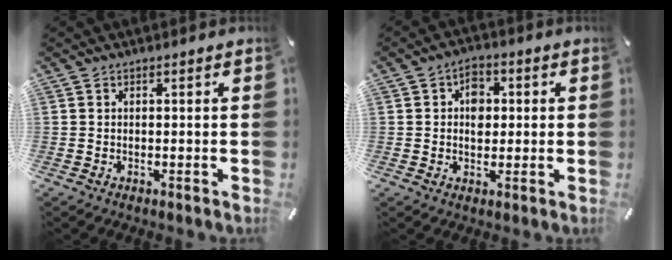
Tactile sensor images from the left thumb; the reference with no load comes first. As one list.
[{"total": 5.6, "force": [0.5, 4.2, 3.7], "torque": [-0.041, -0.001, 0.003]}]